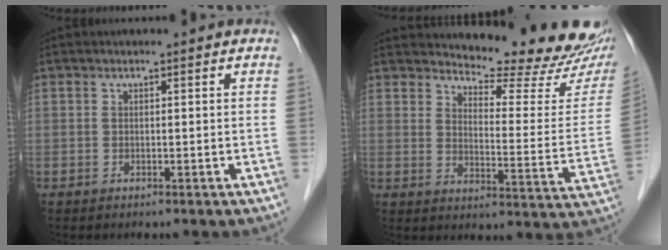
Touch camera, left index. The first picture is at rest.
{"total": 16.9, "force": [15.8, 2.5, 5.4], "torque": [-0.063, -0.087, 0.180]}